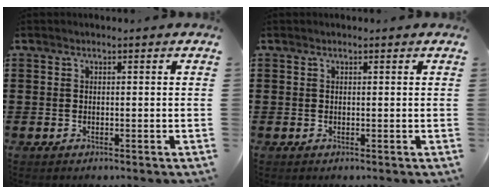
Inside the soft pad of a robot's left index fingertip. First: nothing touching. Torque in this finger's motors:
{"motor_torque": [-0.19, 0.41, -0.05, 0.01]}